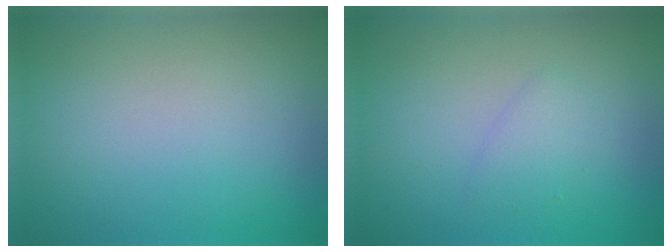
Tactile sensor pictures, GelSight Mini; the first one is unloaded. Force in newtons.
{"total": 1.4, "press": 1.4, "slide": 0.0}